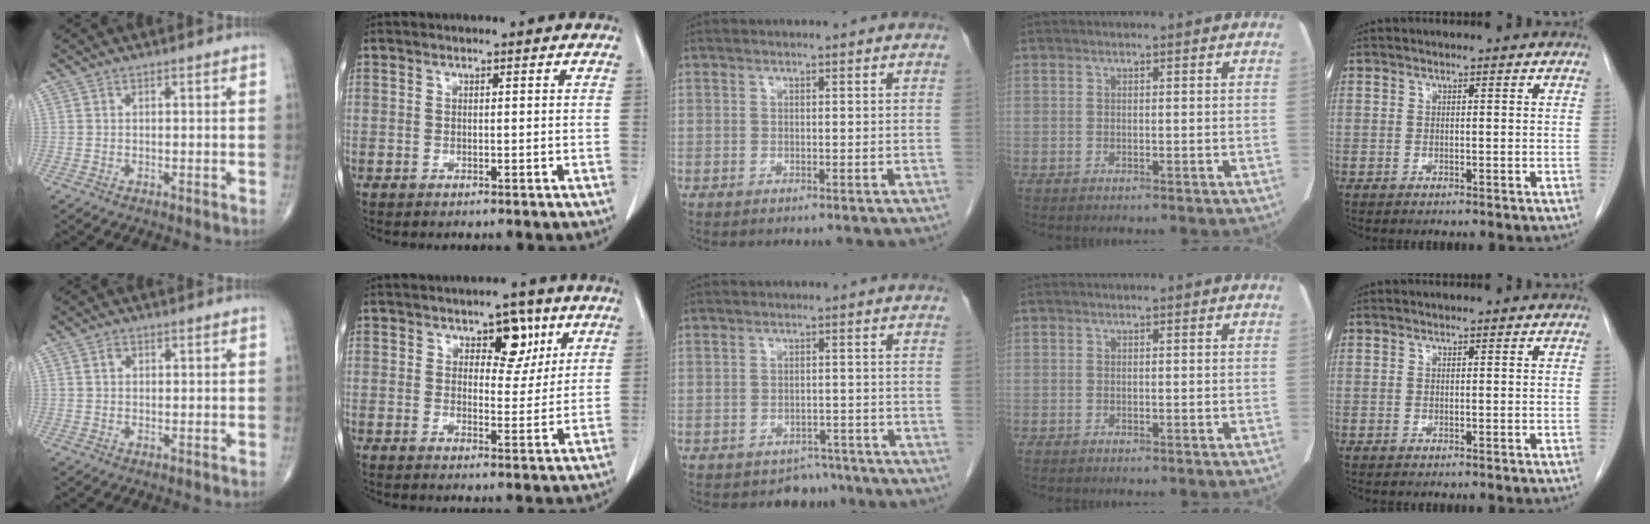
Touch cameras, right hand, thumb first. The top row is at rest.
{"thumb": {"total": 1.3, "force": [0.4, 1.0, 0.7], "torque": [-0.011, 0.003, 0.006]}, "index": {"total": 5.6, "force": [2.9, 3.1, 3.7], "torque": [-0.041, 0.003, 0.041]}, "middle": {"total": 3.2, "force": [-2.7, 1.8, 0.0], "torque": [0.002, 0.007, -0.034]}}